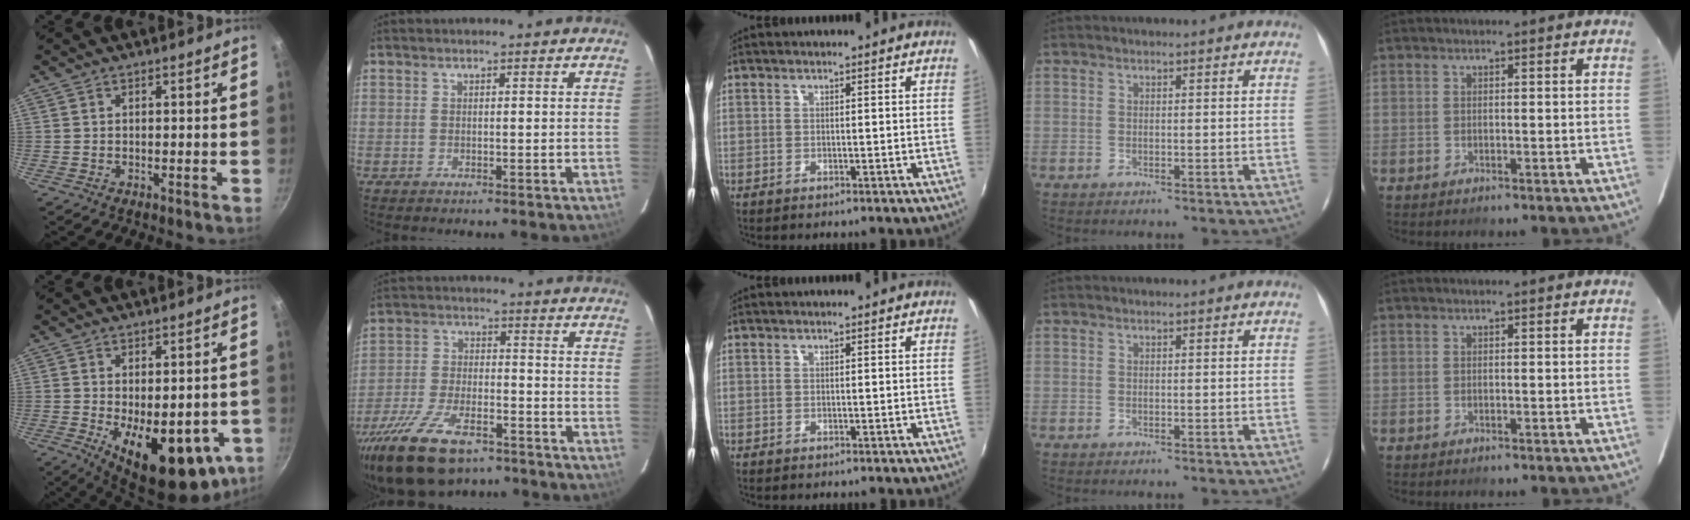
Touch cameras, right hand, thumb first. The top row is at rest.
{"thumb": {"total": 19.2, "force": [-5.2, 9.0, 16.1], "torque": [-0.186, -0.016, -0.053]}, "index": {"total": 17.2, "force": [-12.0, 7.6, 9.7], "torque": [-0.211, -0.026, -0.212]}}